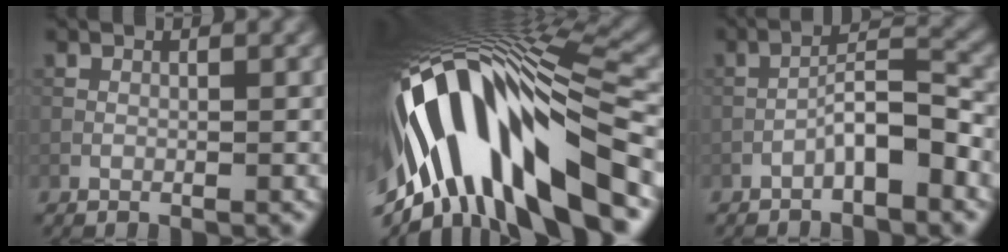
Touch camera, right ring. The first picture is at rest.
{"total": 16.5, "force": [-4.3, 6.3, 14.7], "torque": [-0.264, 0.006, -0.064]}
{"total": 4.1, "force": [-2.3, 0.9, 3.2], "torque": [-0.052, 0.022, -0.043]}